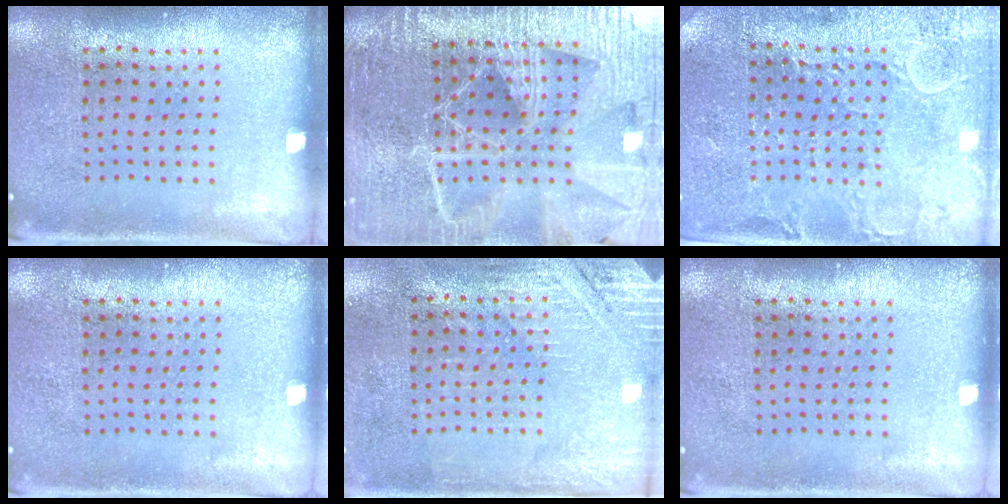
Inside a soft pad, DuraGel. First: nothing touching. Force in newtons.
{"total": 6.2, "press": 5.4, "slide": 3.0}
{"total": 2.9, "press": 2.9, "slide": 0.4}
{"total": 0.0}
{"total": 2.8, "press": 2.6, "slide": 1.0}
{"total": 0.0}